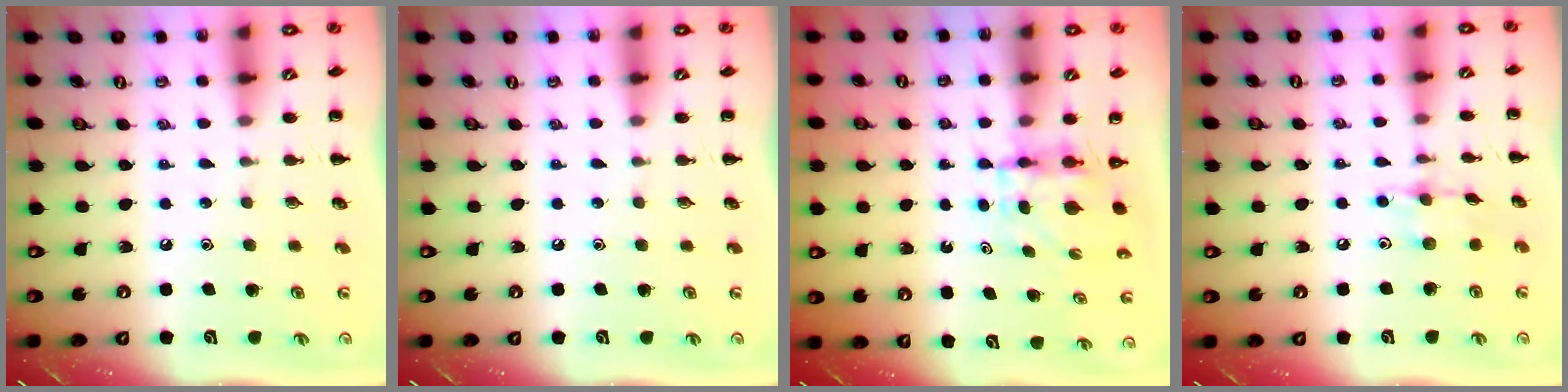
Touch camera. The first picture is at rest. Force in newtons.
{"total": 0.0}
{"total": 4.0, "press": 4.0, "slide": 0.3}
{"total": 6.9, "press": 6.8, "slide": 1.0}